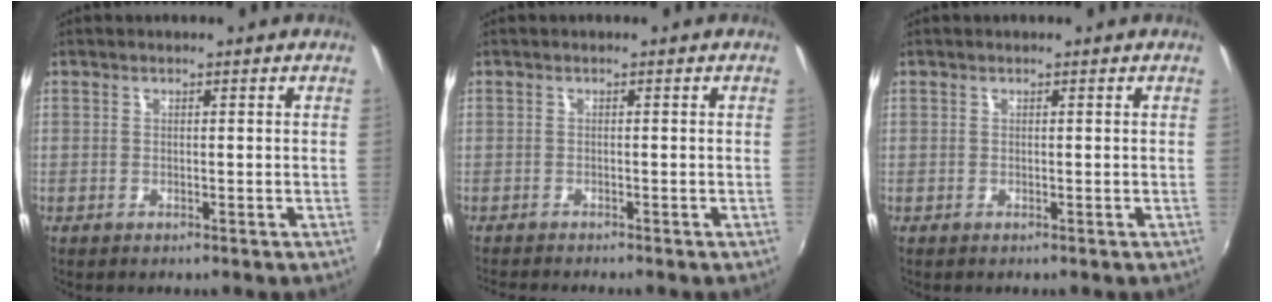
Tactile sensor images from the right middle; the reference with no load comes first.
{"total": 2.7, "force": [-2.6, 0.0, 0.7], "torque": [-0.023, -0.018, -0.051]}
{"total": 0.0}